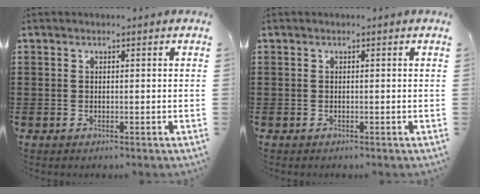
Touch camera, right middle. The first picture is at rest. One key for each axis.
{"total": 0.0}